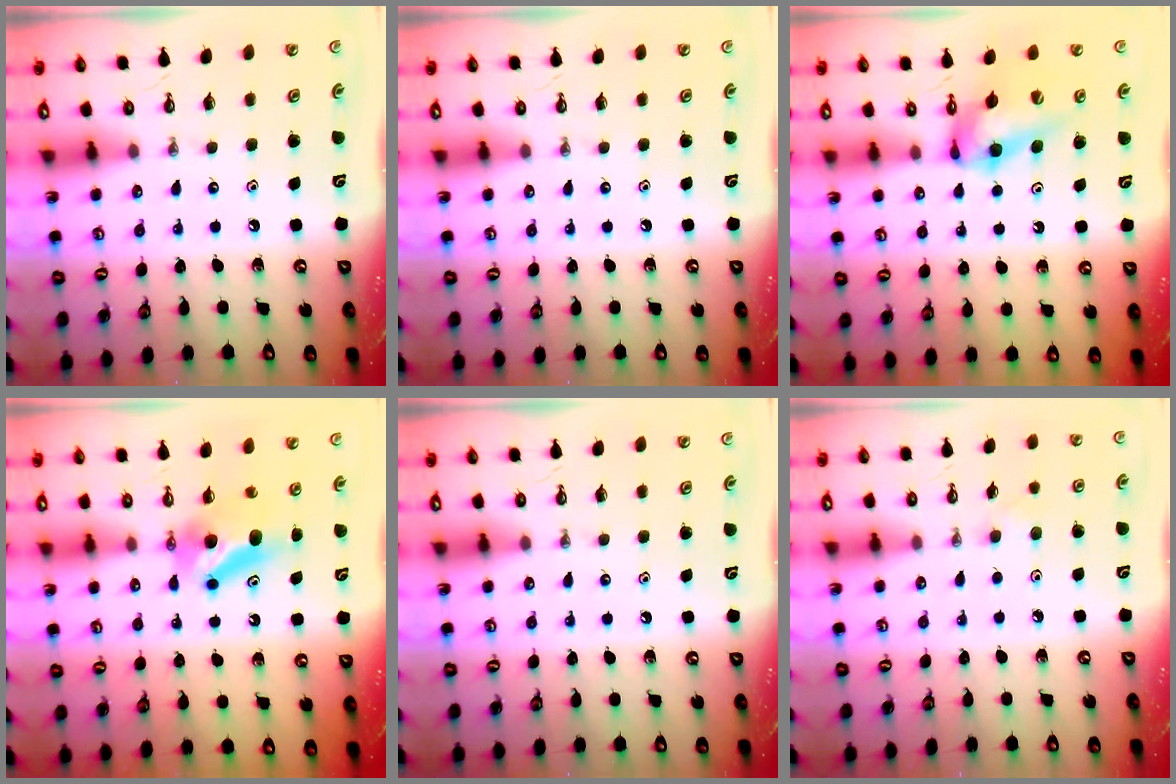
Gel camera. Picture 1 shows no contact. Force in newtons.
{"total": 0.0}
{"total": 10.3, "press": 10.2, "slide": 1.0}
{"total": 6.9, "press": 6.6, "slide": 1.9}
{"total": 0.0}
{"total": 4.4, "press": 4.0, "slide": 1.9}